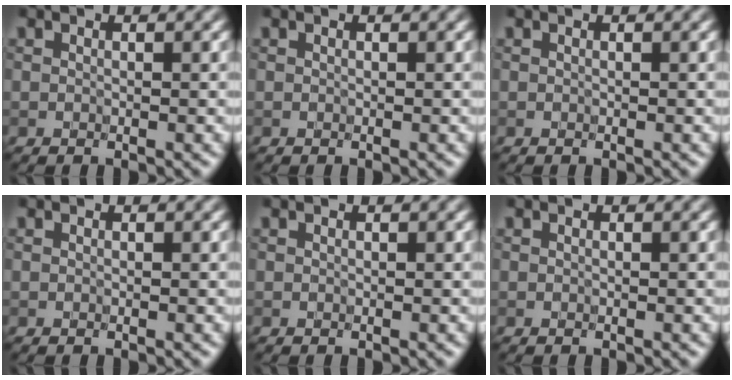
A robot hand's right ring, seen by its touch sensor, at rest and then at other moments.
{"total": 0.0}
{"total": 0.0}
{"total": 0.0}
{"total": 0.0}
{"total": 0.0}